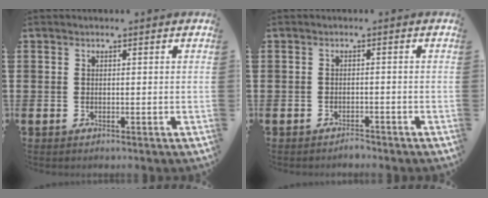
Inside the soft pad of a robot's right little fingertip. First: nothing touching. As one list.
[{"total": 1.1, "force": [-1.1, 0.1, 0.0], "torque": [-0.005, 0.002, -0.024]}]